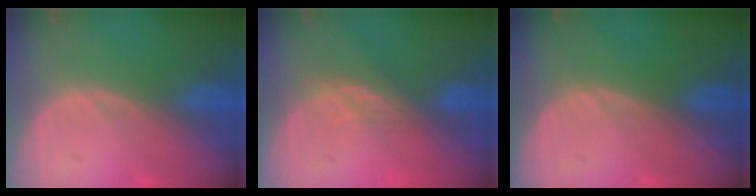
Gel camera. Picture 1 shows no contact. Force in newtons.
{"total": 3.0, "press": 2.6, "slide": 1.5}
{"total": 0.0}